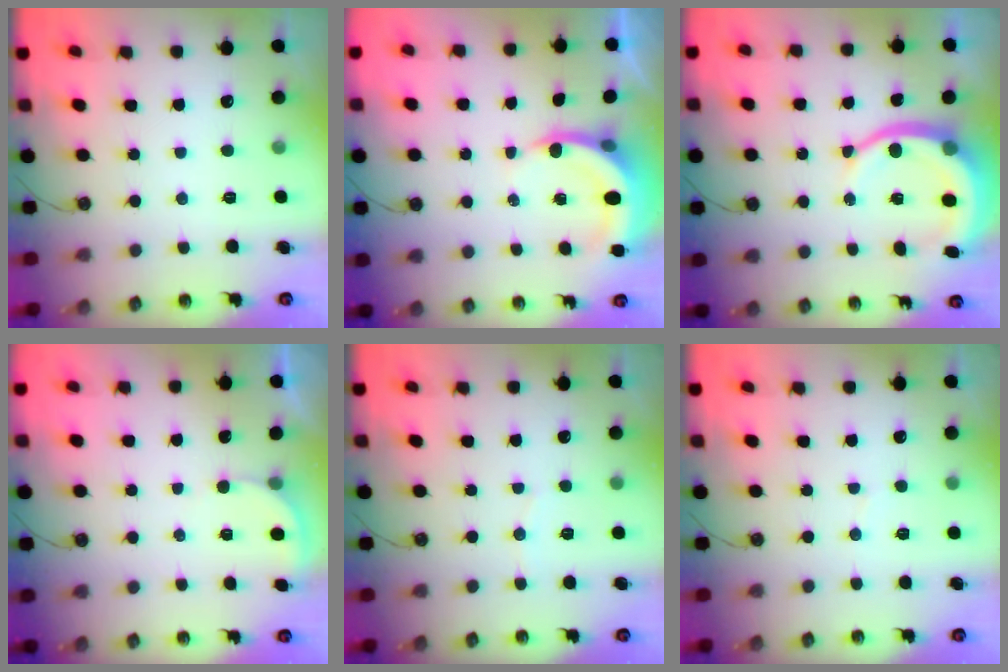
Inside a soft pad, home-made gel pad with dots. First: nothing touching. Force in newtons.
{"total": 5.6, "press": 5.6, "slide": 0.6}
{"total": 10.8, "press": 10.7, "slide": 1.7}
{"total": 2.5, "press": 2.5, "slide": 0.3}
{"total": 3.4, "press": 3.3, "slide": 0.4}
{"total": 2.3, "press": 2.3, "slide": 0.2}